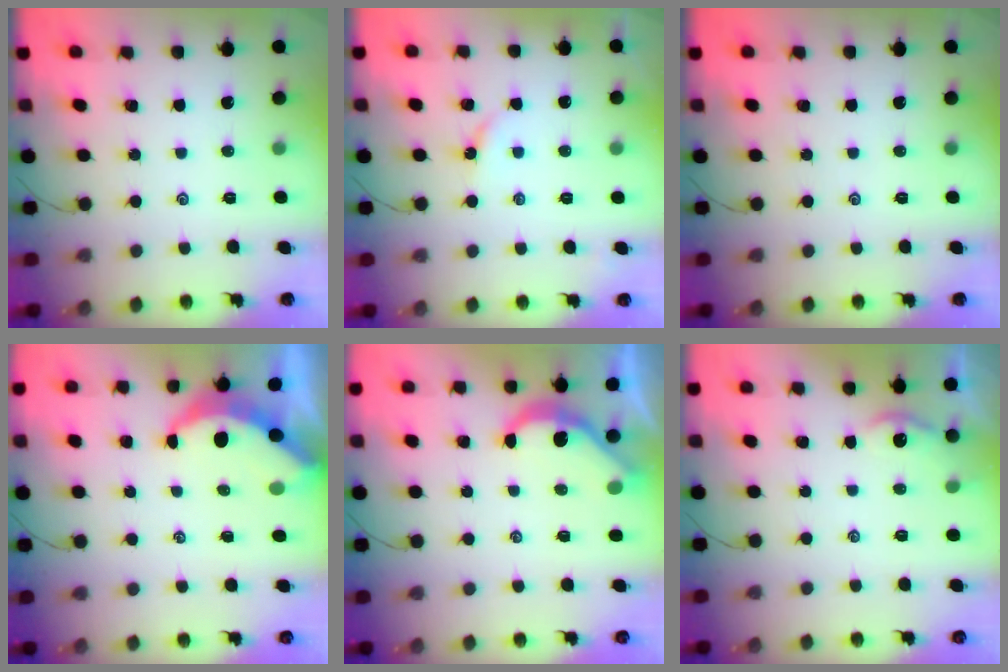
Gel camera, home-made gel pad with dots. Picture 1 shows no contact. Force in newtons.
{"total": 2.9, "press": 2.9, "slide": 0.3}
{"total": 0.0}
{"total": 5.9, "press": 5.9, "slide": 0.1}
{"total": 5.7, "press": 5.7, "slide": 0.2}
{"total": 3.0, "press": 3.0, "slide": 0.5}